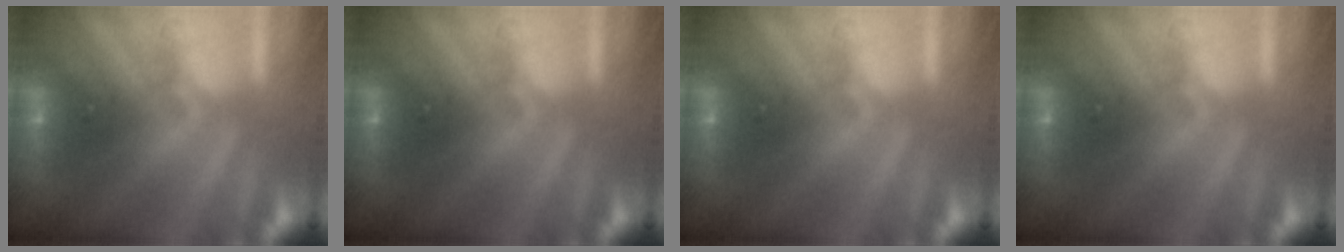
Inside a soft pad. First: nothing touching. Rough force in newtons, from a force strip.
{"total": 0.0}
{"total": 0.0}
{"total": 0.0}